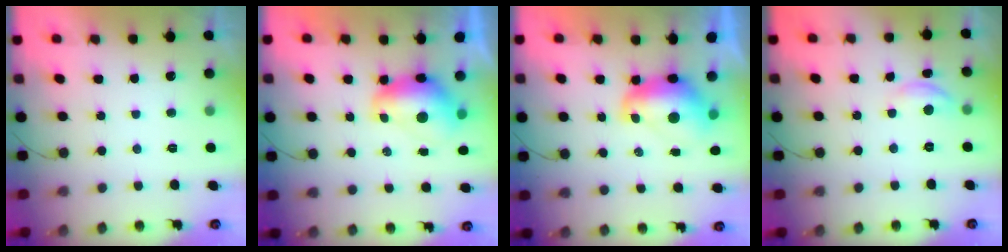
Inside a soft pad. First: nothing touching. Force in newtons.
{"total": 8.7, "press": 8.7, "slide": 0.6}
{"total": 8.7, "press": 8.6, "slide": 1.1}
{"total": 6.0, "press": 6.0, "slide": 0.4}